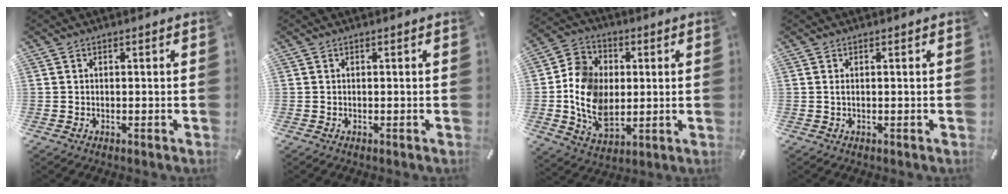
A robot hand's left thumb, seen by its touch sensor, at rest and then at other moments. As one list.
[{"total": 0.0}, {"total": 12.8, "force": [-0.6, 10.2, 7.8], "torque": [-0.187, 0.015, -0.008]}, {"total": 0.8, "force": [0.0, 0.1, 0.8], "torque": [-0.016, -0.001, 0.001]}]